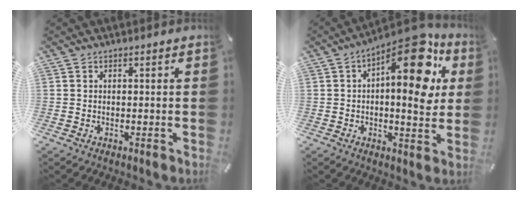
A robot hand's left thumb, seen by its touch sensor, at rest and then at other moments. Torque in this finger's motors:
{"motor_torque": [1.99, 3.02, 0.85, 0.33, 0.43]}